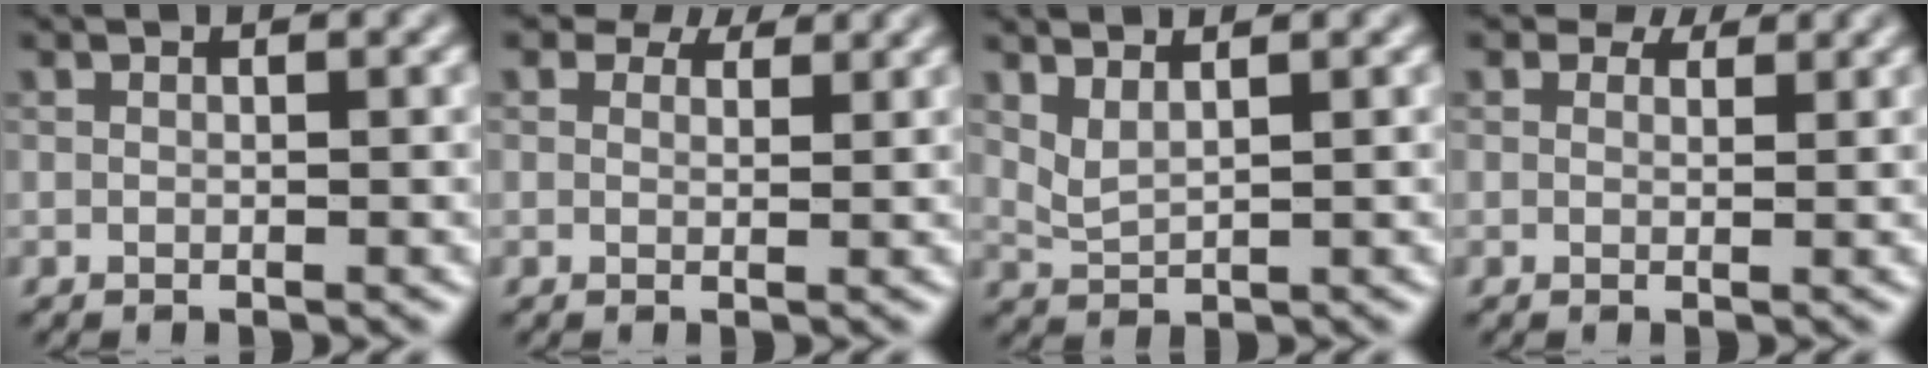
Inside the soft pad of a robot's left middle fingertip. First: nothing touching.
{"total": 3.0, "force": [2.5, 1.3, 1.0], "torque": [-0.019, -0.004, 0.031]}
{"total": 1.9, "force": [1.4, 0.5, 1.1], "torque": [-0.026, -0.004, 0.032]}
{"total": 2.1, "force": [1.7, 1.0, 0.7], "torque": [-0.017, -0.003, 0.015]}